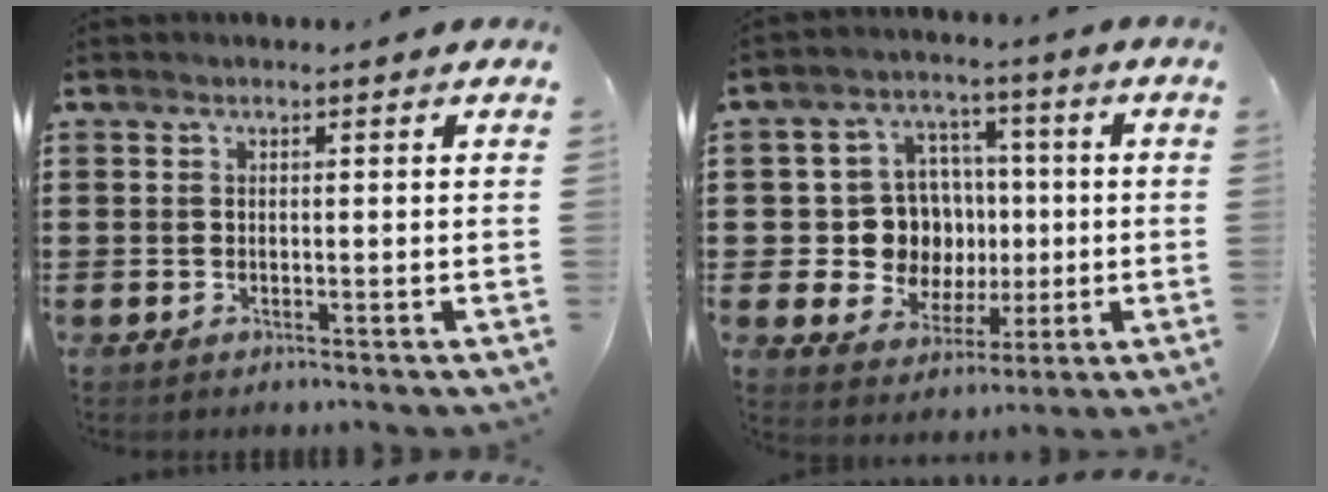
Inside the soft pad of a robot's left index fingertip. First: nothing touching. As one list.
[{"total": 10.0, "force": [0.6, 9.4, 3.3], "torque": [-0.085, 0.009, 0.021]}]